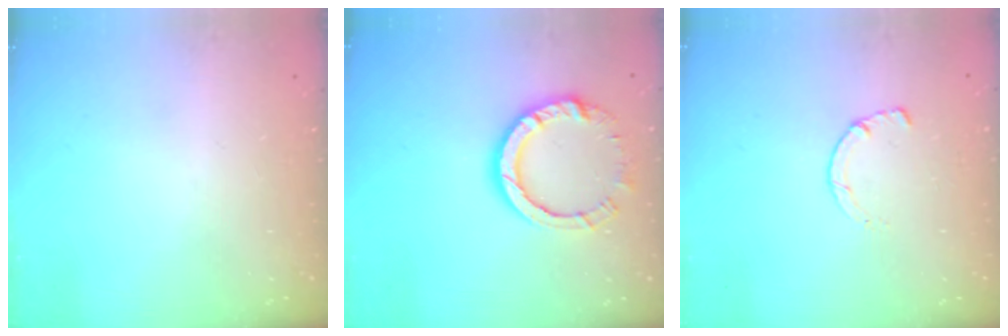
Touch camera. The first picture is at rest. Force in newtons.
{"total": 10.8, "press": 10.7, "slide": 1.0}
{"total": 1.4, "press": 1.4, "slide": 0.3}